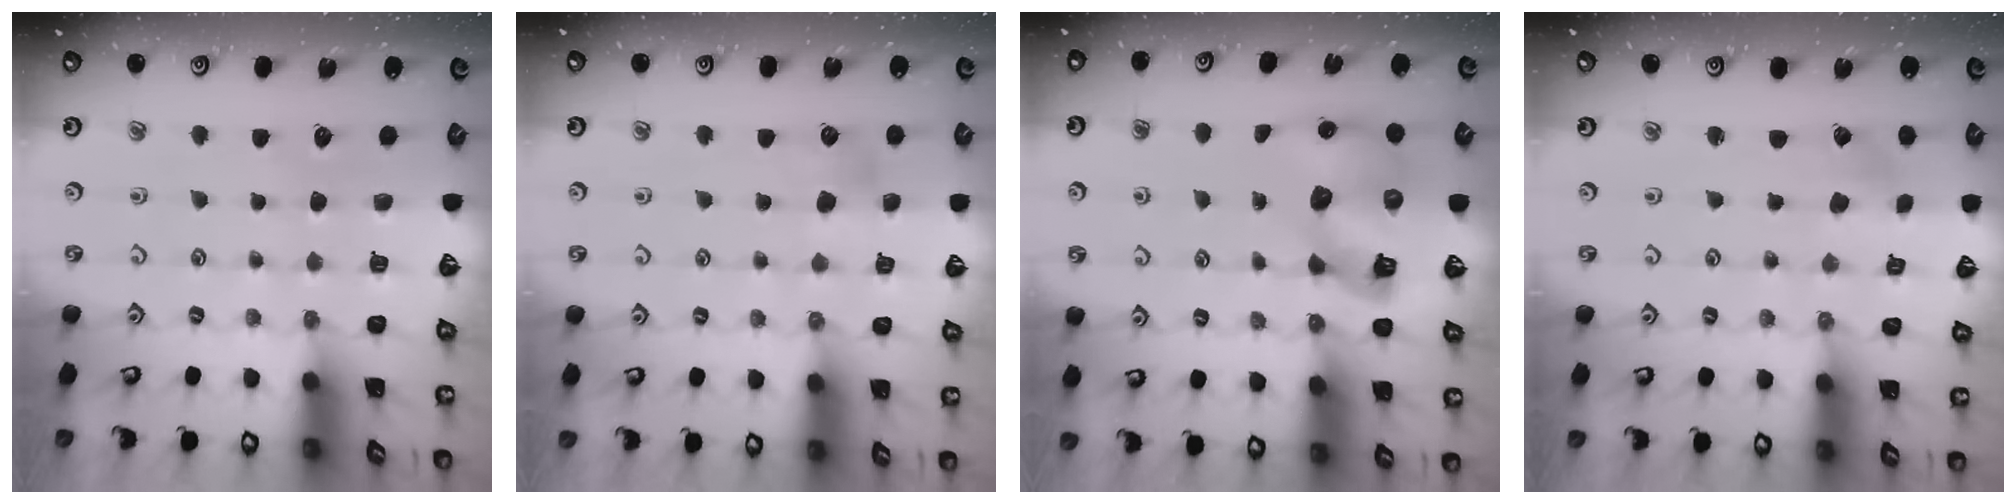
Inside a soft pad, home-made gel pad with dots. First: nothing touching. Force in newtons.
{"total": 4.1, "press": 4.0, "slide": 1.0}
{"total": 11.5, "press": 11.3, "slide": 1.6}
{"total": 0.6, "press": 0.6, "slide": 0.2}